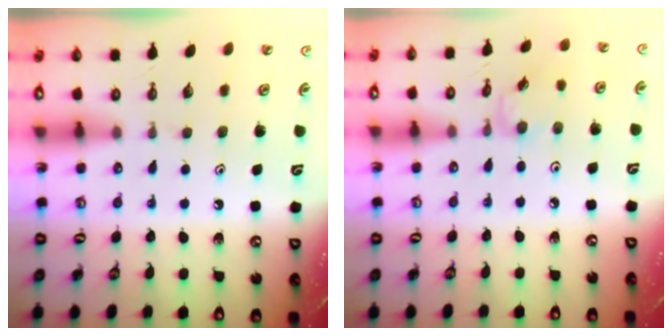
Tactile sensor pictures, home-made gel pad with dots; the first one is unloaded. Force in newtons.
{"total": 2.7, "press": 2.7, "slide": 0.5}